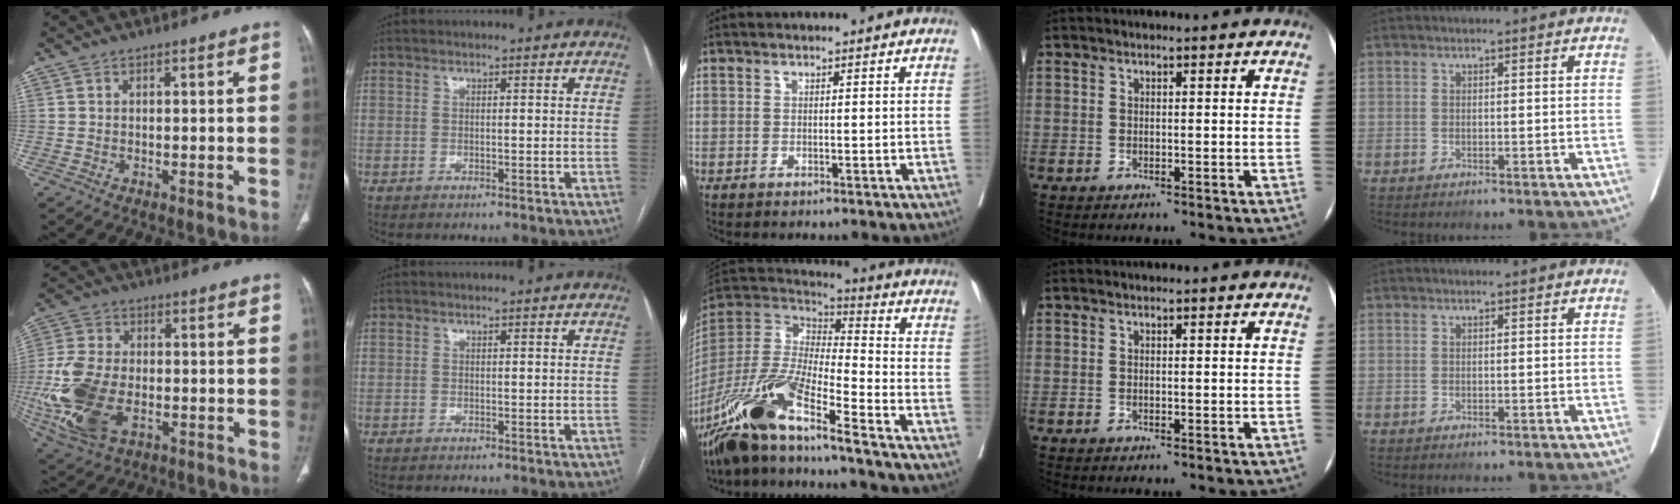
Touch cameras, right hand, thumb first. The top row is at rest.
{"thumb": {"total": 16.6, "force": [-3.9, 9.7, 12.8], "torque": [-0.293, -0.004, -0.066]}, "middle": {"total": 15.2, "force": [-10.9, 1.5, 10.5], "torque": [-0.216, -0.015, -0.206]}}